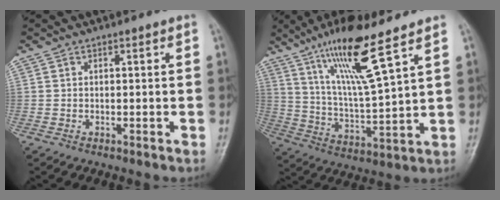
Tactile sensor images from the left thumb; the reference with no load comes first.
{"total": 15.1, "force": [9.5, 1.7, 11.6], "torque": [-0.213, -0.053, 0.185]}